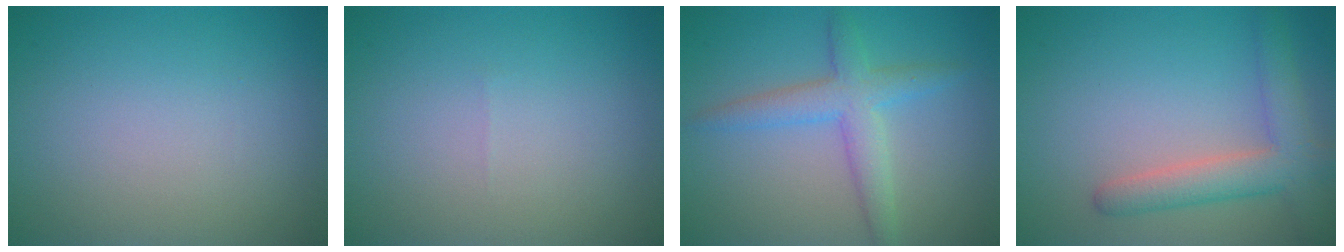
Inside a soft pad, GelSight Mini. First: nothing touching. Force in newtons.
{"total": 0.0}
{"total": 3.6, "press": 3.6, "slide": 0.2}
{"total": 4.3, "press": 4.3, "slide": 0.2}